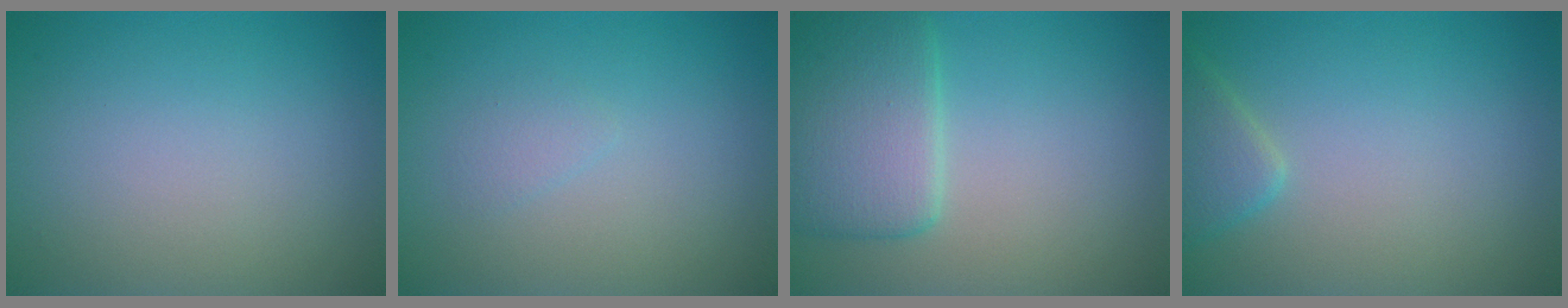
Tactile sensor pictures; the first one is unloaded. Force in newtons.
{"total": 0.8, "press": 0.8, "slide": 0.0}
{"total": 5.2, "press": 5.2, "slide": 0.4}
{"total": 2.4, "press": 2.3, "slide": 0.1}